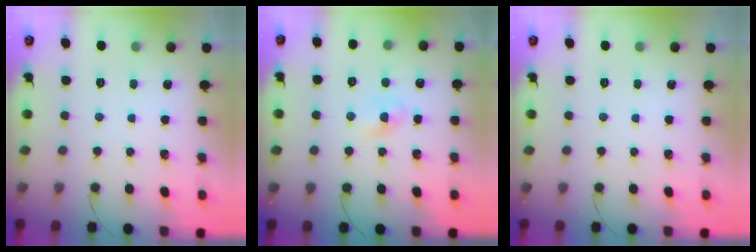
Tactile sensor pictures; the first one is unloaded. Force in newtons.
{"total": 1.6, "press": 1.4, "slide": 0.8}
{"total": 0.0}